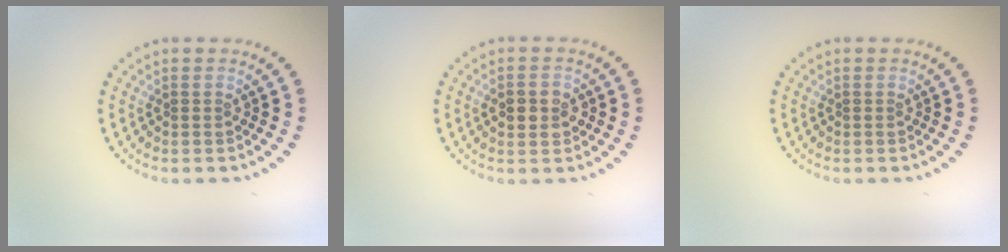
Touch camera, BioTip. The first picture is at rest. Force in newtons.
{"total": 2.4, "press": 2.4, "slide": 0.3}
{"total": 0.0}